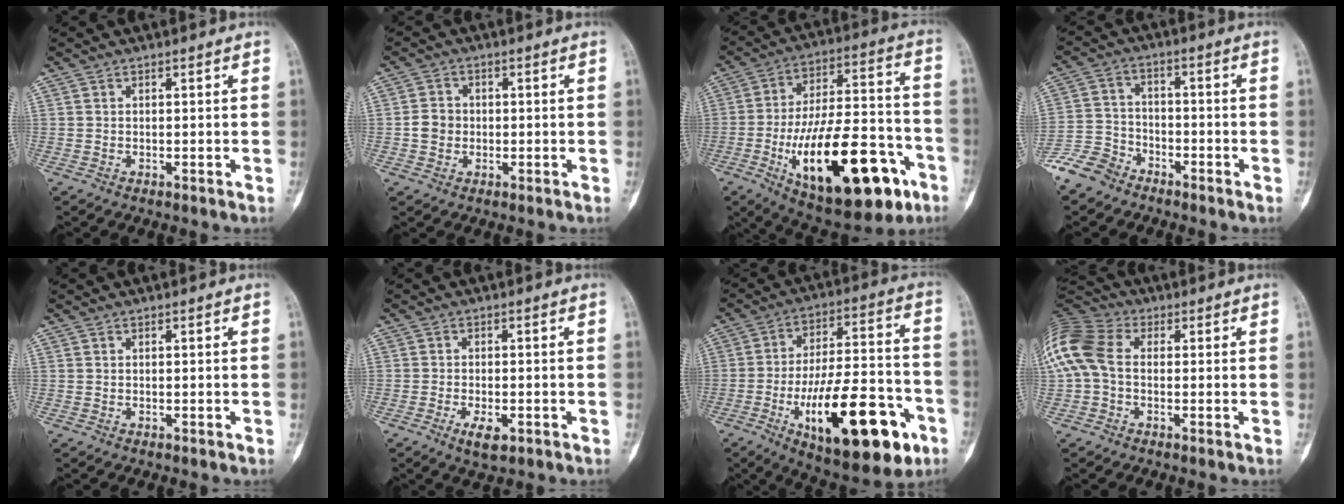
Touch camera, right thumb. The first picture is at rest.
{"total": 3.6, "force": [-0.4, 3.3, 1.6], "torque": [-0.017, 0.009, -0.011]}
{"total": 28.1, "force": [-11.2, 11.6, 23.0], "torque": [-0.360, 0.049, -0.160]}
{"total": 7.4, "force": [-5.9, 4.2, 1.5], "torque": [-0.022, 0.025, -0.130]}
{"total": 0.0}
{"total": 4.1, "force": [-1.9, 1.8, 3.2], "torque": [-0.055, 0.000, -0.029]}
{"total": 25.2, "force": [-10.3, 9.6, 20.9], "torque": [-0.309, 0.045, -0.149]}
{"total": 14.0, "force": [0.8, 9.9, 10.0], "torque": [-0.237, 0.030, 0.007]}